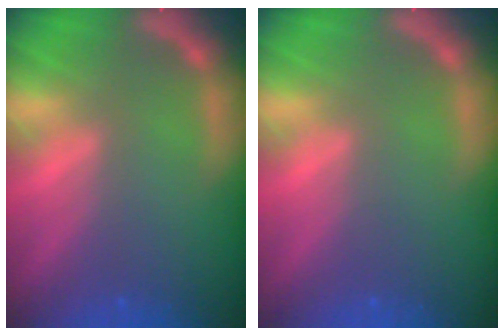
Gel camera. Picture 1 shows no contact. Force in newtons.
{"total": 0.0}